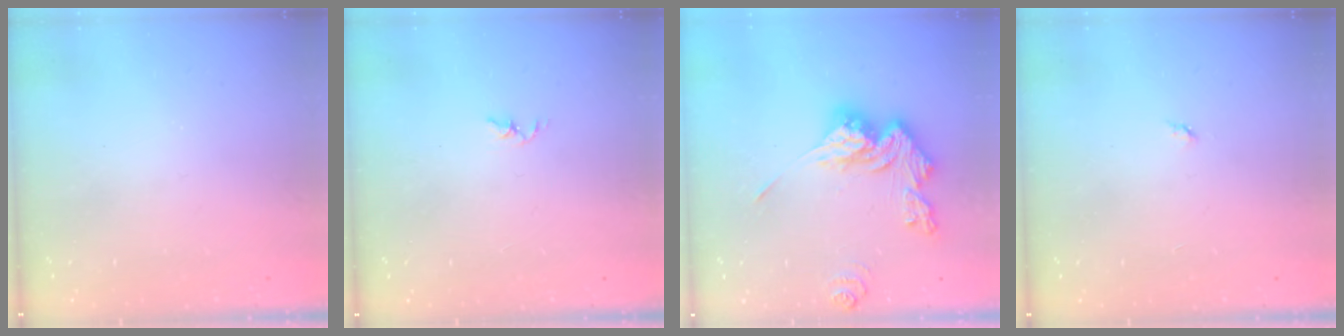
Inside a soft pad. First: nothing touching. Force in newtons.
{"total": 1.8, "press": 1.7, "slide": 0.3}
{"total": 15.3, "press": 15.2, "slide": 1.4}
{"total": 2.8, "press": 2.8, "slide": 0.4}